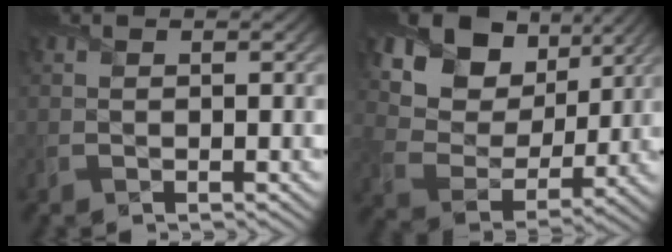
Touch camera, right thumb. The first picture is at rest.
{"total": 14.0, "force": [8.0, 9.1, 6.9], "torque": [-0.169, 0.021, 0.136]}